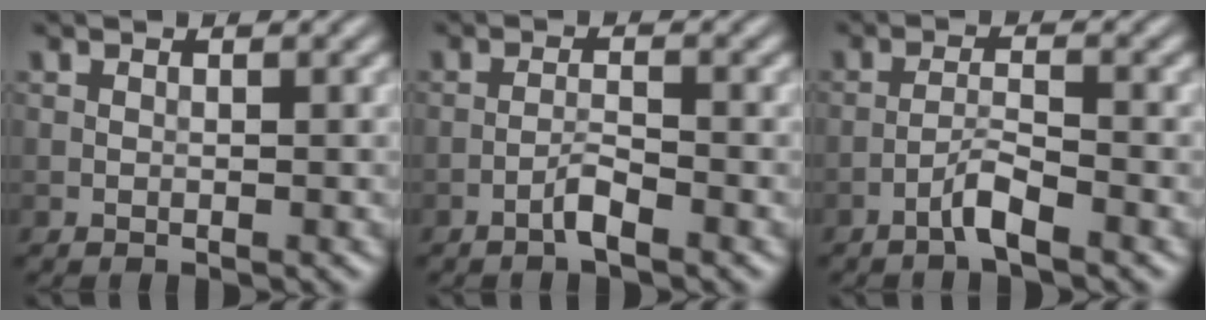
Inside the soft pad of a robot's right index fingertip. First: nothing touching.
{"total": 1.8, "force": [-1.2, 0.1, 1.2], "torque": [-0.023, 0.007, -0.028]}
{"total": 2.4, "force": [-1.7, 0.2, 1.7], "torque": [-0.032, 0.010, -0.038]}